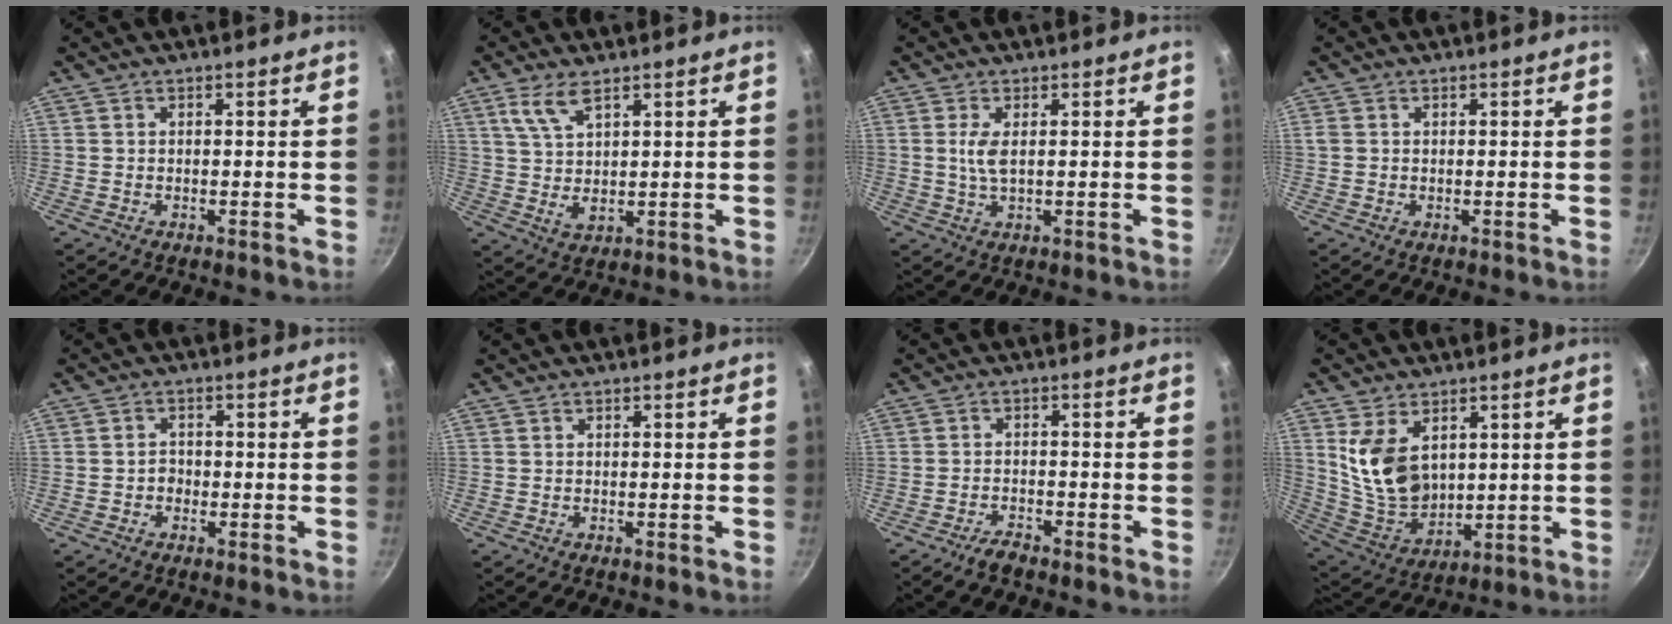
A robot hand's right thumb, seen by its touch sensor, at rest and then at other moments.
{"total": 6.9, "force": [3.8, 2.9, 5.0], "torque": [-0.090, -0.021, 0.080]}
{"total": 3.3, "force": [0.6, 1.2, 3.0], "torque": [-0.066, -0.003, 0.013]}
{"total": 1.2, "force": [0.3, 1.1, 0.5], "torque": [-0.011, 0.003, 0.005]}
{"total": 2.1, "force": [-0.7, 1.8, 0.8], "torque": [0.001, 0.010, -0.014]}
{"total": 0.0}
{"total": 2.9, "force": [-2.5, 0.8, 1.3], "torque": [-0.022, 0.021, -0.045]}
{"total": 12.8, "force": [4.2, 8.4, 8.7], "torque": [-0.140, -0.042, 0.099]}